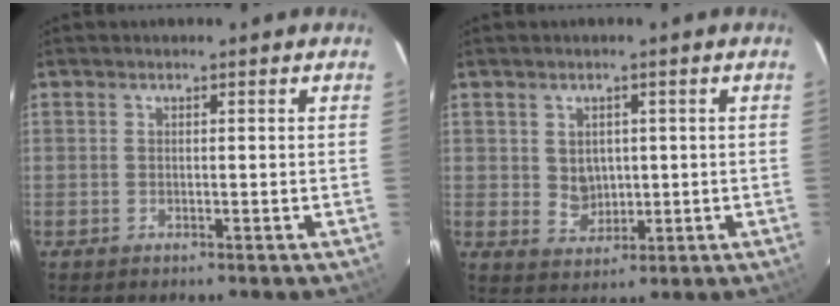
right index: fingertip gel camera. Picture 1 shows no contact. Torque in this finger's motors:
{"motor_torque": [0.36, 0.32, 0.01, 0.00]}